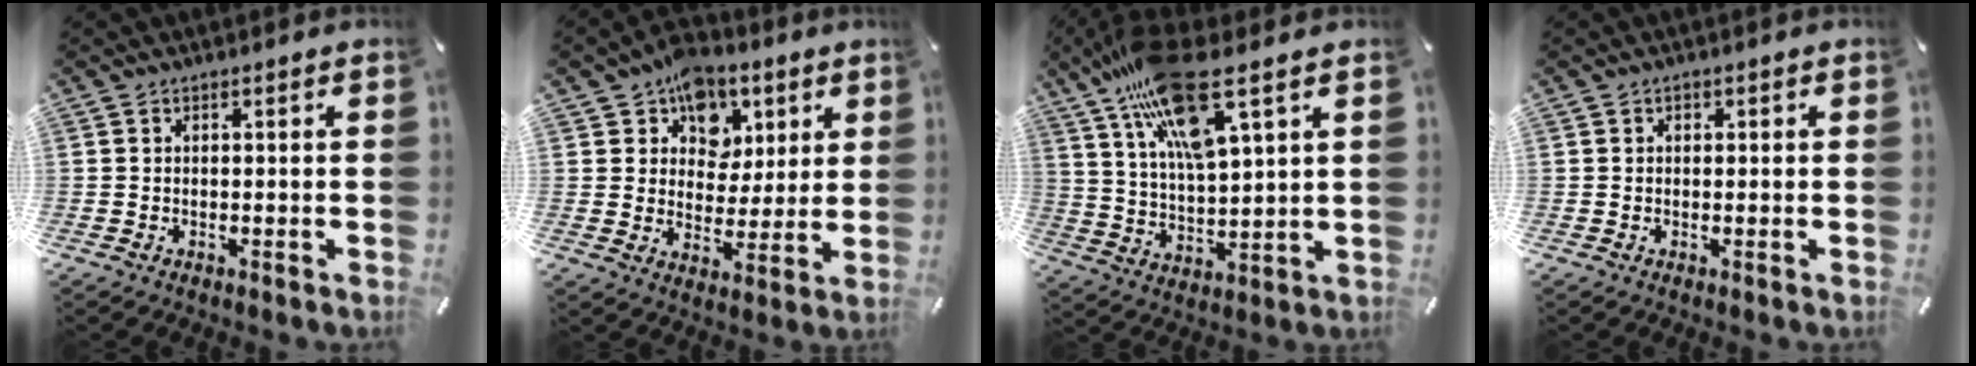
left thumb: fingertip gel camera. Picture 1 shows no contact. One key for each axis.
{"total": 10.4, "fx": 5.3, "fy": 8.6, "fz": 2.5, "tx": -0.036, "ty": -0.041, "tz": 0.098}
{"total": 17.7, "fx": 11.1, "fy": 4.9, "fz": 12.9, "tx": -0.263, "ty": -0.047, "tz": 0.187}
{"total": 0.8, "fx": 0.2, "fy": 0.7, "fz": 0.4, "tx": 0.001, "ty": 0.001, "tz": 0.001}